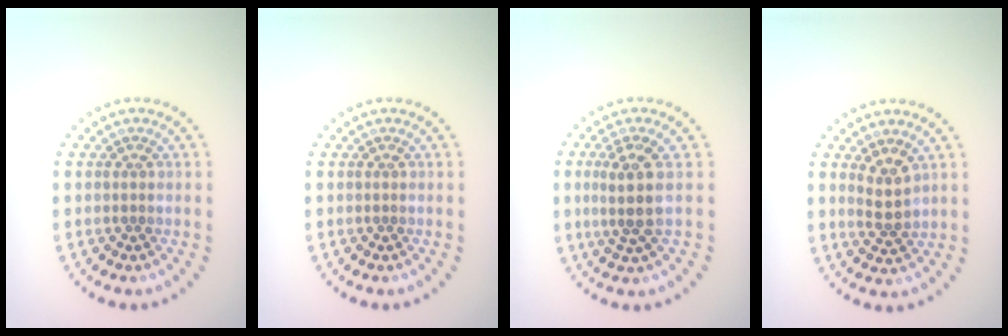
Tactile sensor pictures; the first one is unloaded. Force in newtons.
{"total": 0.0}
{"total": 2.9, "press": 2.4, "slide": 1.7}
{"total": 2.3, "press": 2.1, "slide": 0.8}